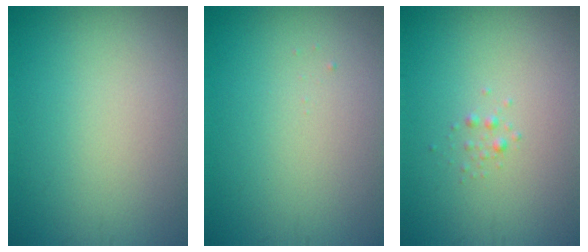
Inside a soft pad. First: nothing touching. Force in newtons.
{"total": 0.0}
{"total": 0.7, "press": 0.7, "slide": 0.0}